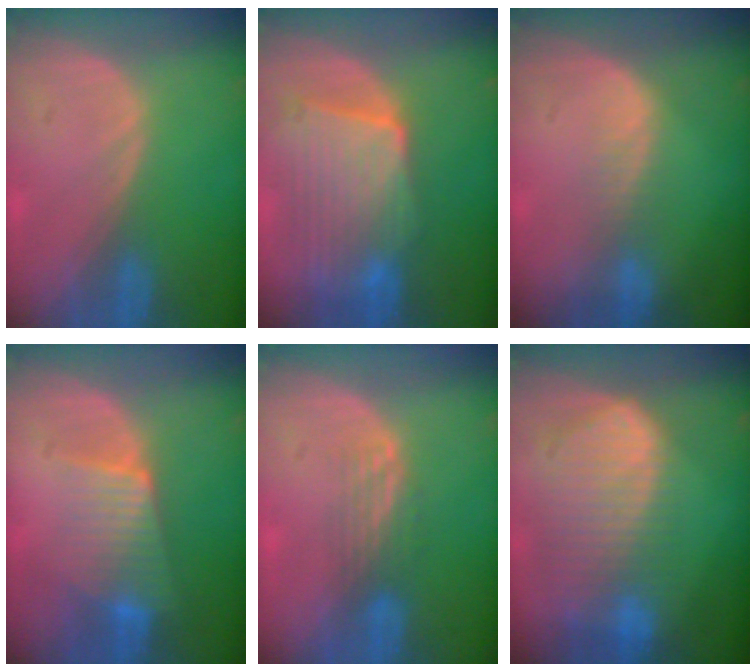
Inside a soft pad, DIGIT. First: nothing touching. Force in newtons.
{"total": 9.8, "press": 8.8, "slide": 4.3}
{"total": 2.0, "press": 2.0, "slide": 0.1}
{"total": 6.7, "press": 6.2, "slide": 2.4}
{"total": 3.4, "press": 2.9, "slide": 1.8}
{"total": 10.5, "press": 9.1, "slide": 5.3}